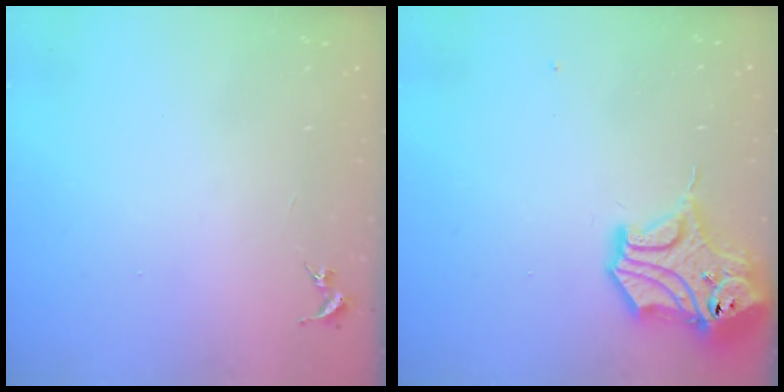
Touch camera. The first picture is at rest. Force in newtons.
{"total": 14.8, "press": 14.7, "slide": 2.2}